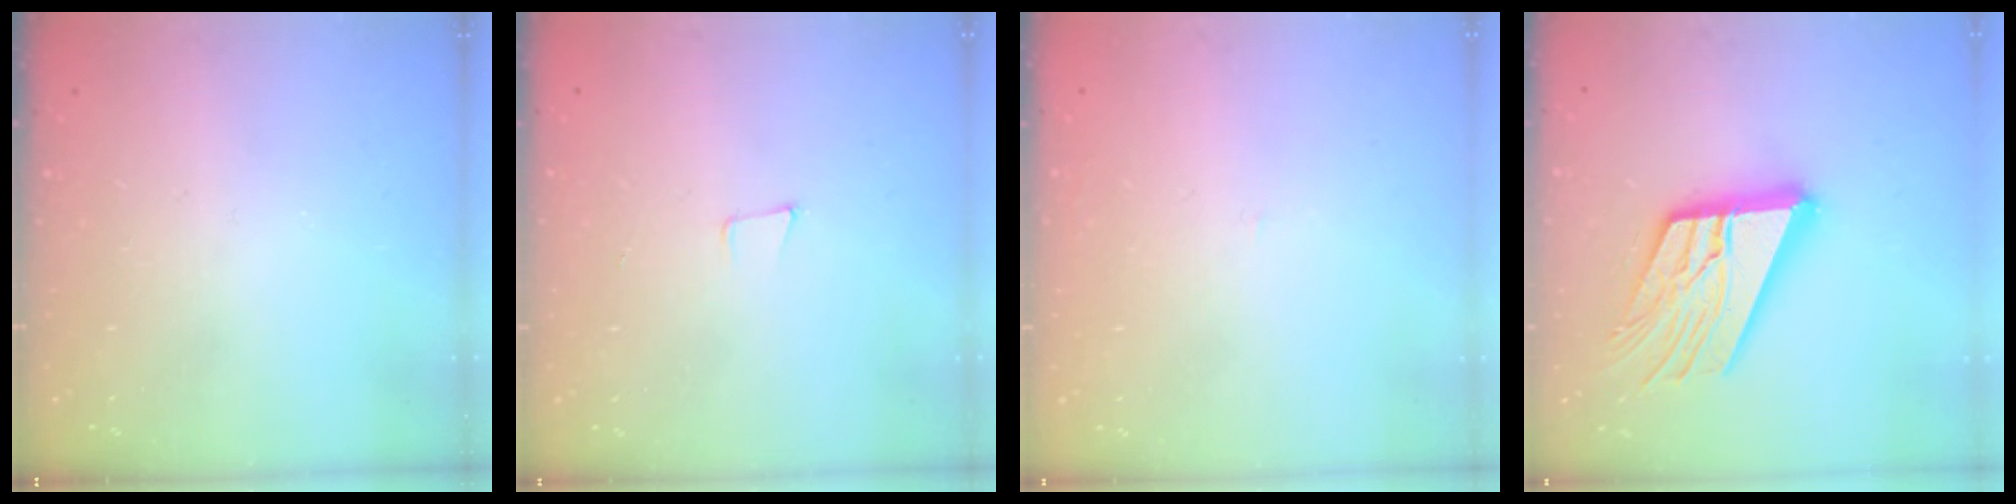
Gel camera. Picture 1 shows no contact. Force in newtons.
{"total": 4.6, "press": 3.6, "slide": 2.9}
{"total": 0.9, "press": 0.9, "slide": 0.1}
{"total": 19.8, "press": 19.7, "slide": 2.3}